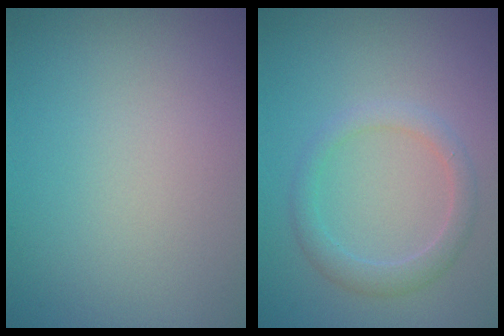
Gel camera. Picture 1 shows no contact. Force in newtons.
{"total": 2.2, "press": 2.2, "slide": 0.0}